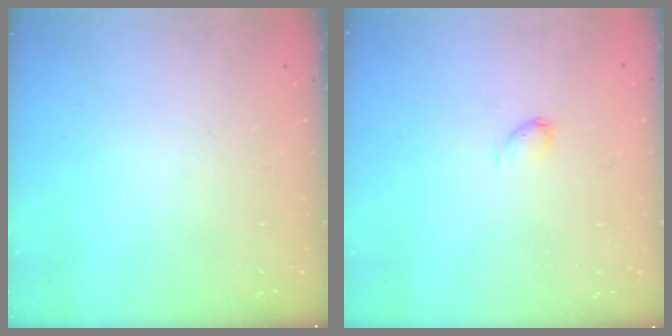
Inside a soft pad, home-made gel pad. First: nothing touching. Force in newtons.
{"total": 2.8, "press": 2.7, "slide": 0.4}